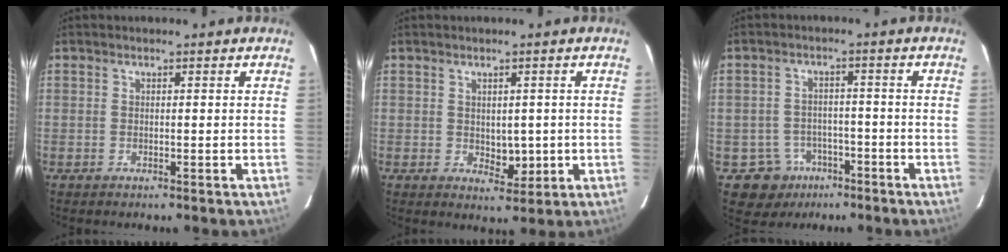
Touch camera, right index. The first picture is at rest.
{"total": 3.8, "force": [-0.2, 2.3, 3.0], "torque": [-0.036, -0.004, 0.008]}
{"total": 6.3, "force": [-3.0, 5.5, 0.2], "torque": [-0.001, 0.013, -0.037]}